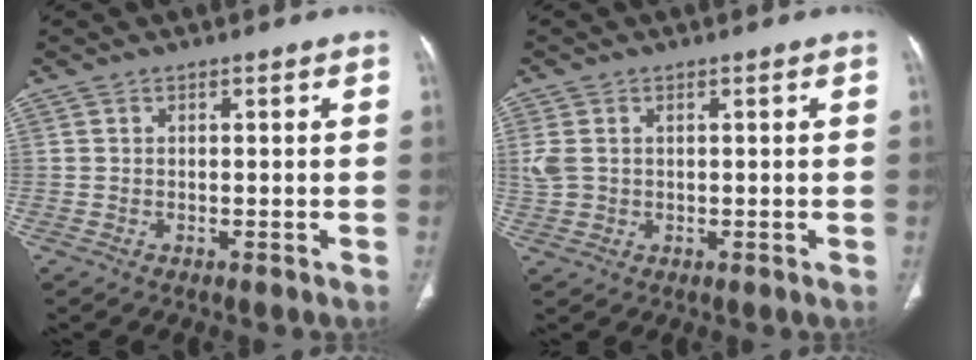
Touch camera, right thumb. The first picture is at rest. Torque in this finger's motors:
{"motor_torque": [0.14, -0.06, 0.16, 0.62, -0.06]}